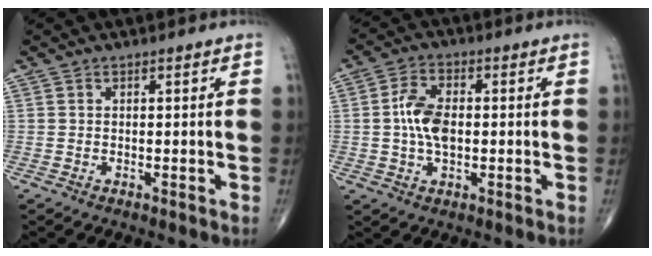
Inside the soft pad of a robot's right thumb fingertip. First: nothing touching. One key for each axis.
{"total": 7.4, "fx": 0.0, "fy": 4.2, "fz": 6.1, "tx": -0.112, "ty": 0.010, "tz": -0.004}